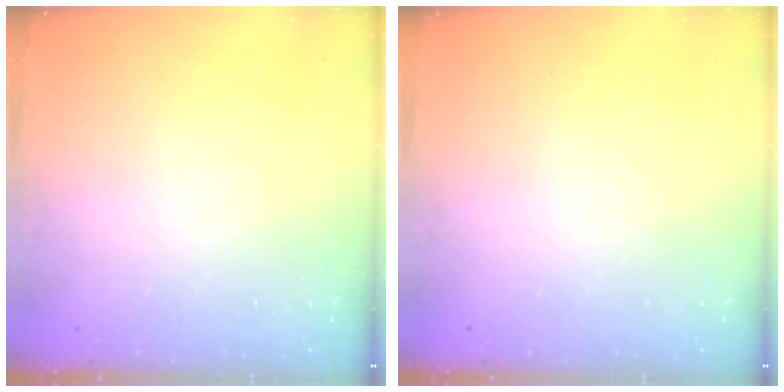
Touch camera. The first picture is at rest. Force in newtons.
{"total": 0.0}